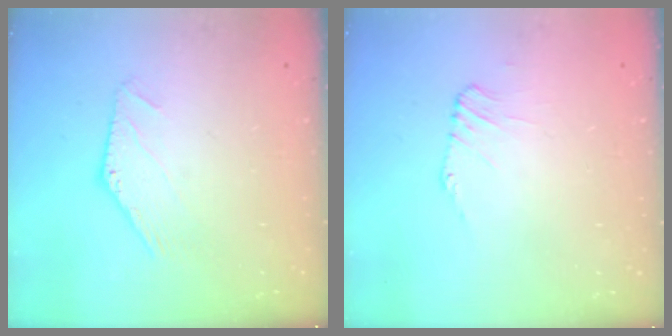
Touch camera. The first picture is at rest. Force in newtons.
{"total": 1.1, "press": 1.1, "slide": 0.3}